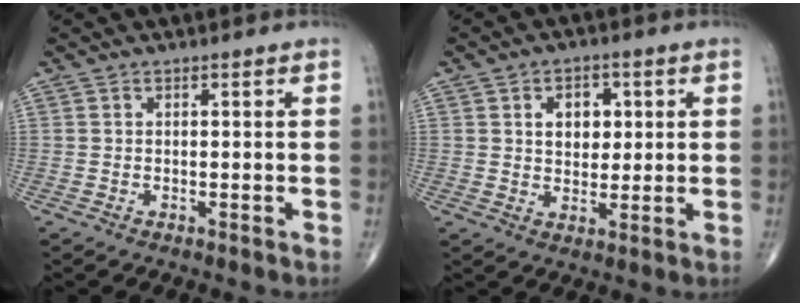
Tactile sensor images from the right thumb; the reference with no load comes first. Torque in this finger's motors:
{"motor_torque": [-0.01, 0.03, 0.15, 0.15, 0.02]}